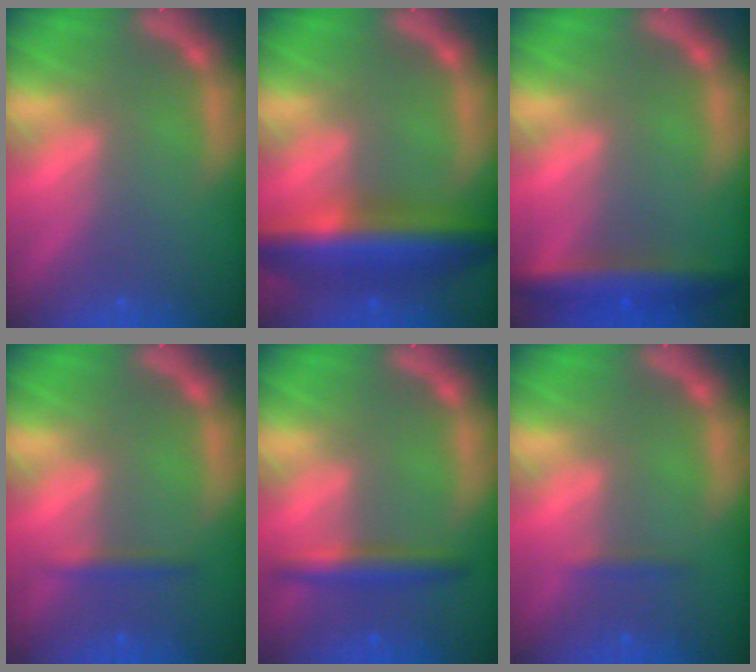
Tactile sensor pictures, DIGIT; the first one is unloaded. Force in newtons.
{"total": 8.5}
{"total": 5.0}
{"total": 1.4}
{"total": 3.0}
{"total": 0.9}